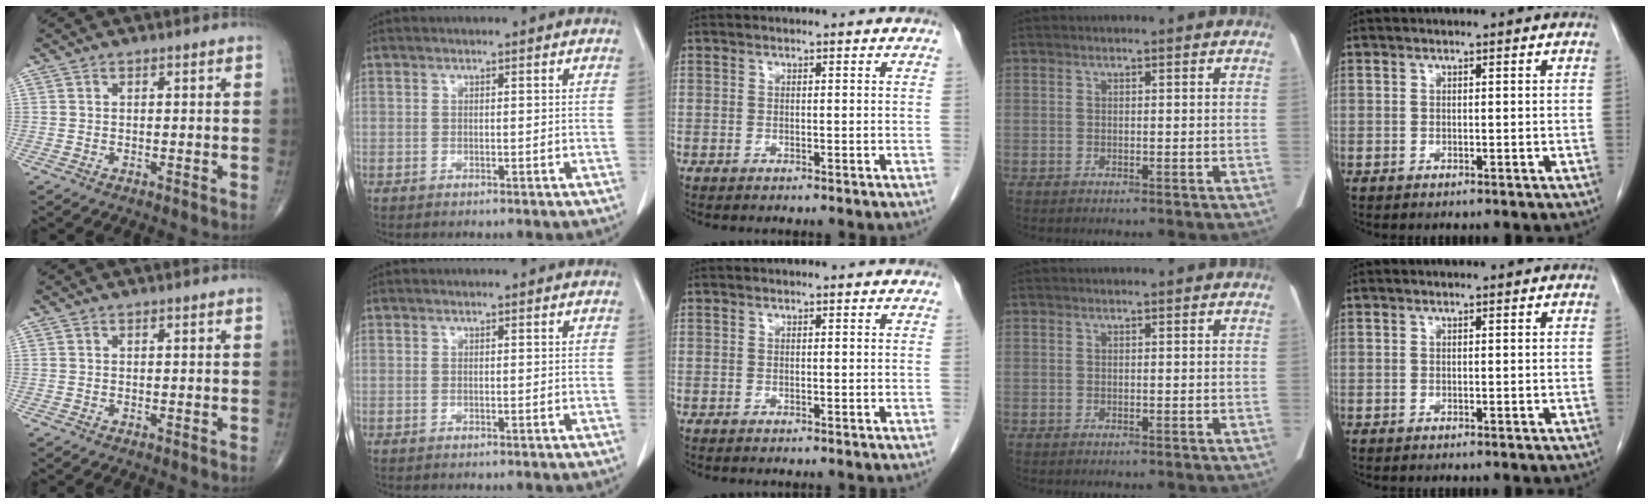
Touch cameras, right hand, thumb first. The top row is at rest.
{}